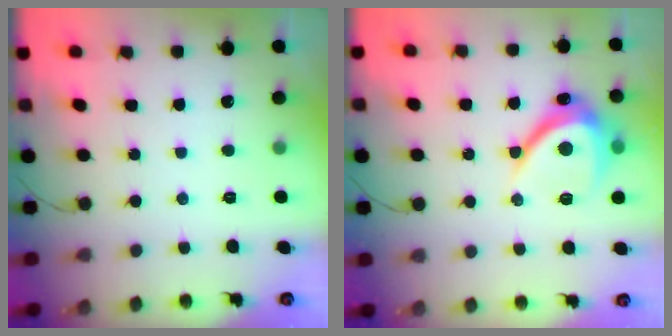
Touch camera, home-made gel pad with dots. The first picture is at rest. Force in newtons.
{"total": 10.8, "press": 10.8, "slide": 0.6}